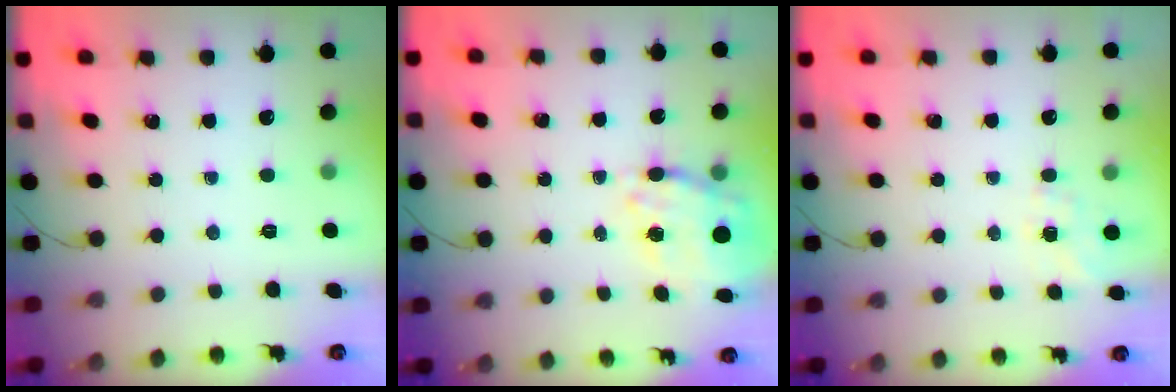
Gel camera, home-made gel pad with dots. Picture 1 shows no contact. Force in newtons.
{"total": 8.6, "press": 7.7, "slide": 3.8}
{"total": 6.1, "press": 5.9, "slide": 1.4}